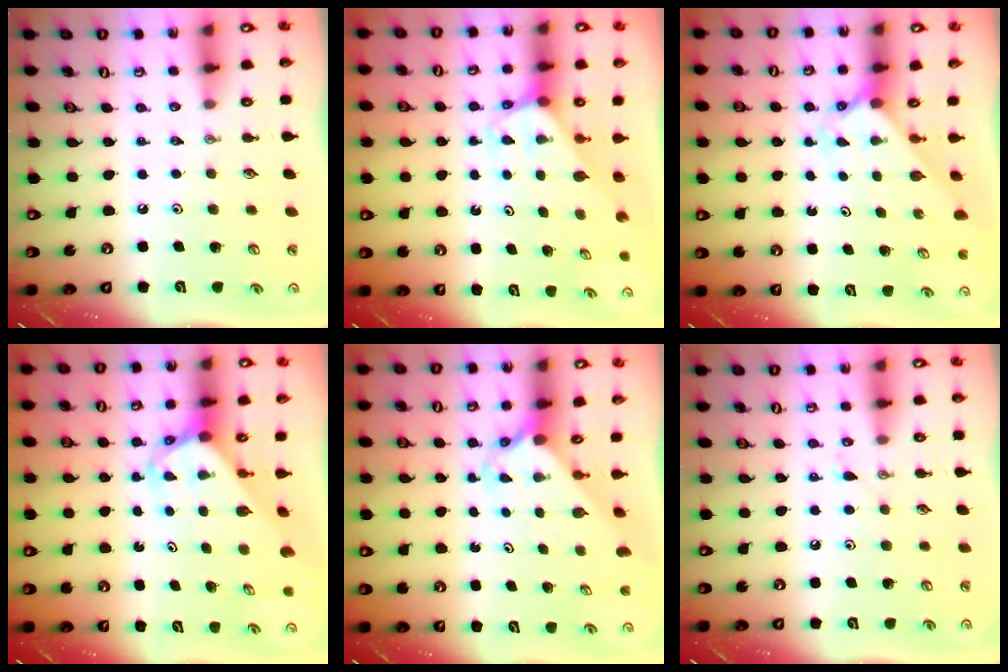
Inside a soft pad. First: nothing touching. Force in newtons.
{"total": 2.6, "press": 2.6, "slide": 0.2}
{"total": 2.0, "press": 2.0, "slide": 0.2}
{"total": 2.8, "press": 2.8, "slide": 0.2}
{"total": 2.3, "press": 2.3, "slide": 0.2}
{"total": 5.0, "press": 4.9, "slide": 0.6}